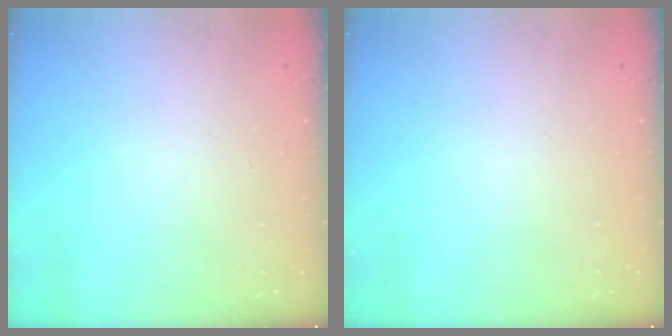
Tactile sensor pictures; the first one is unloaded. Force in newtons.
{"total": 0.0}